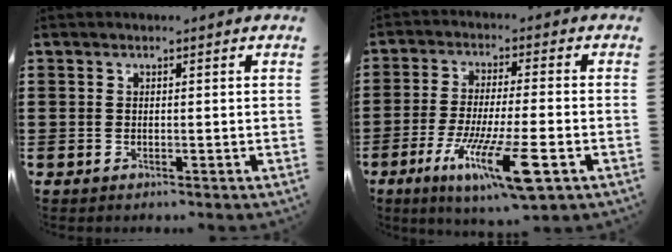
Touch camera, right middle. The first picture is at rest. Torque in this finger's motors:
{"motor_torque": [2.14, 0.00, 0.93, 0.21]}